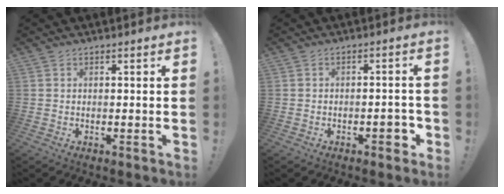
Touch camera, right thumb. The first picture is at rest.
{"total": 4.1, "force": [-2.0, 1.7, 3.2], "torque": [-0.029, 0.008, -0.036]}